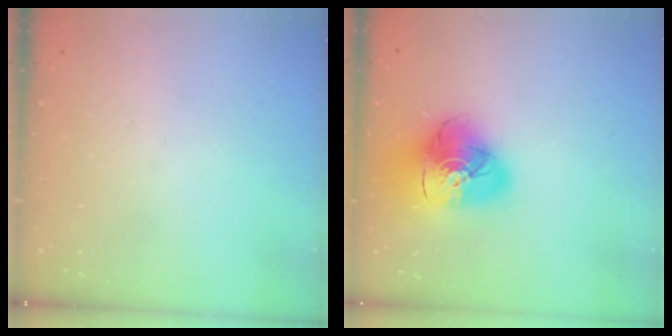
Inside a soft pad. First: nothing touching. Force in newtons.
{"total": 17.8, "press": 17.7, "slide": 1.9}